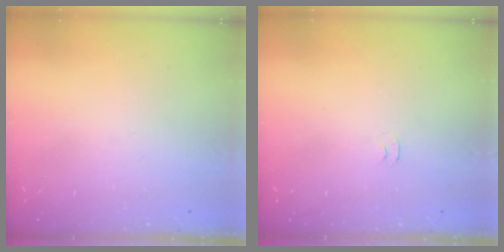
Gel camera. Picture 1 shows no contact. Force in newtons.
{"total": 3.3, "press": 3.3, "slide": 0.3}